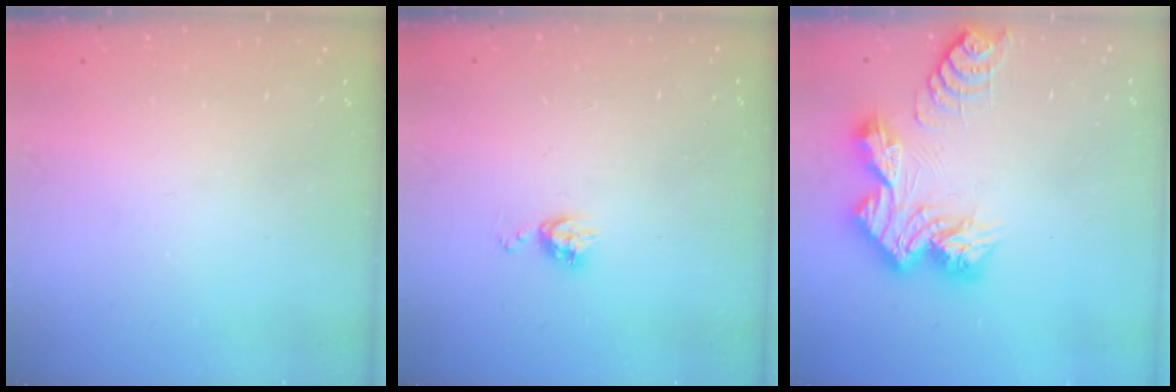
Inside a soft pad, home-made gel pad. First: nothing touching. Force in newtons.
{"total": 6.1, "press": 6.1, "slide": 0.6}
{"total": 13.8, "press": 13.7, "slide": 1.2}